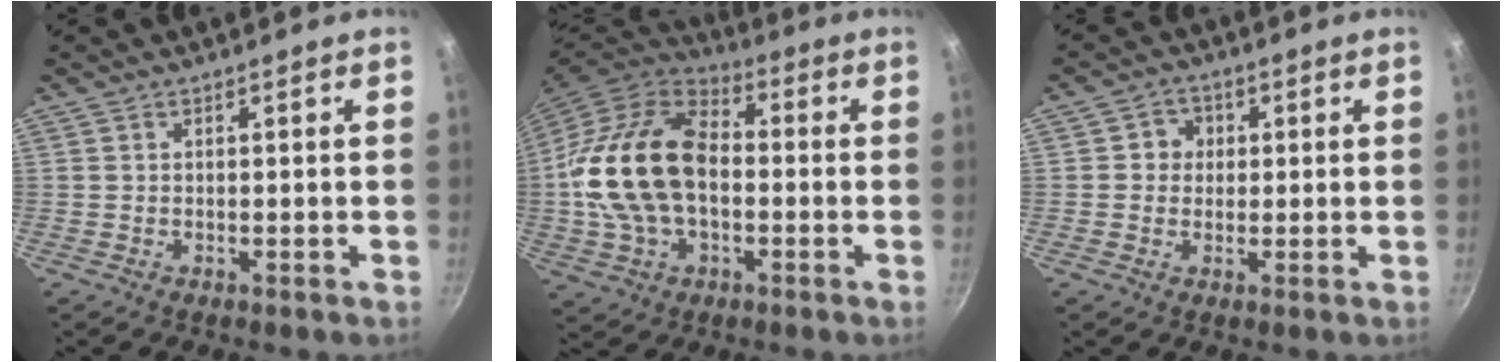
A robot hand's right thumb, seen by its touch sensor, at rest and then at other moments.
{"total": 21.9, "force": [-1.0, 14.5, 16.3], "torque": [-0.299, 0.038, -0.023]}
{"total": 3.9, "force": [0.4, 3.6, 1.2], "torque": [0.011, 0.004, -0.001]}